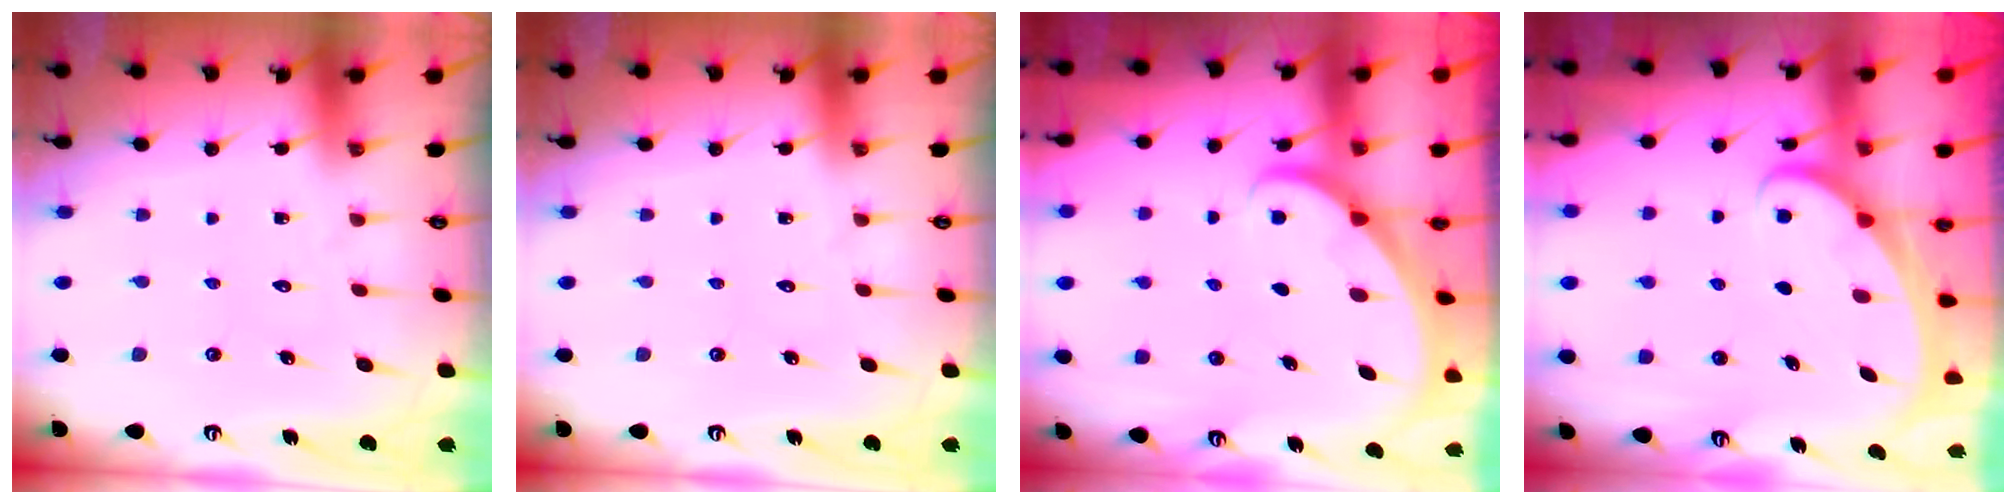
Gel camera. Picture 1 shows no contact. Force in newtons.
{"total": 0.0}
{"total": 2.9, "press": 2.9, "slide": 0.1}
{"total": 2.4, "press": 2.3, "slide": 0.3}